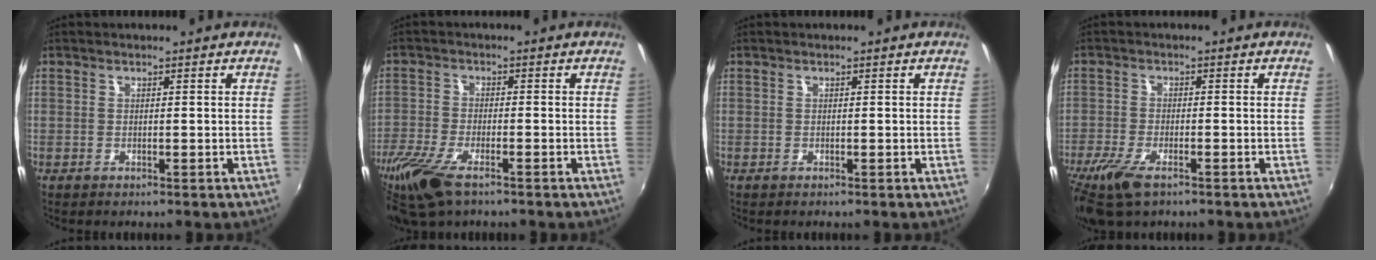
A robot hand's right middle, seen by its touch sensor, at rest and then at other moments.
{"total": 12.1, "force": [-8.1, 4.3, 7.9], "torque": [-0.192, -0.044, -0.157]}
{"total": 0.0}
{"total": 9.1, "force": [-5.9, 3.3, 6.1], "torque": [-0.152, -0.032, -0.114]}